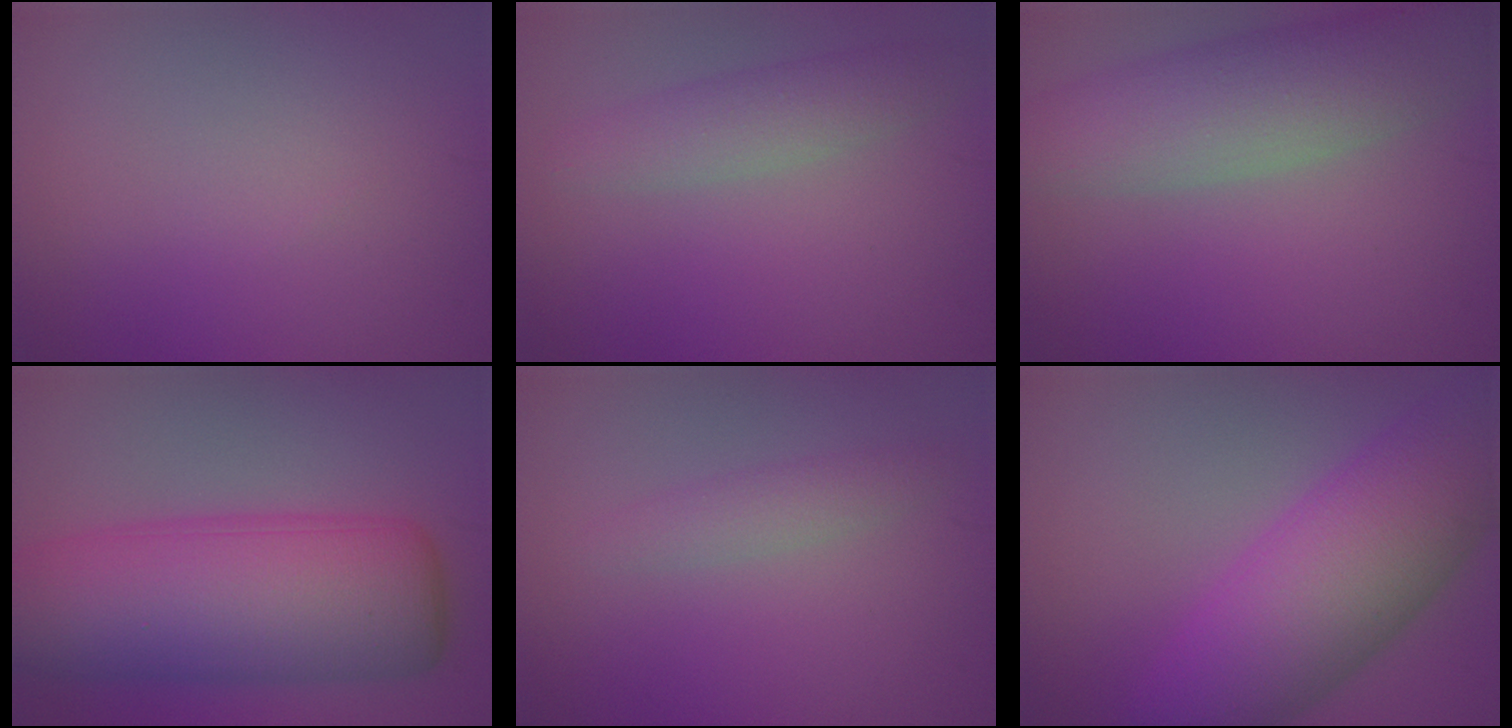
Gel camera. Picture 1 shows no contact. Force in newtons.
{"total": 3.0, "press": 3.0, "slide": 0.1}
{"total": 7.1, "press": 7.0, "slide": 0.7}
{"total": 12.2, "press": 12.2, "slide": 0.3}
{"total": 1.8, "press": 1.8, "slide": 0.1}
{"total": 10.0, "press": 10.0, "slide": 0.2}